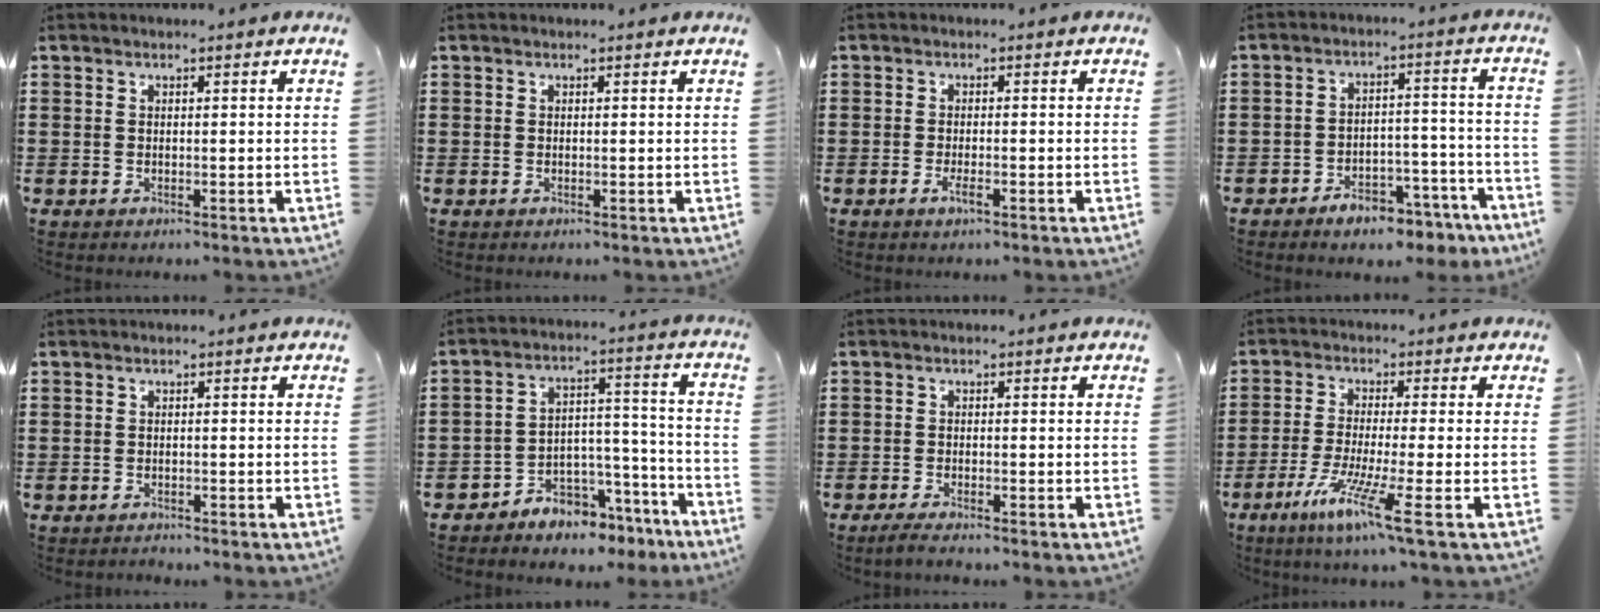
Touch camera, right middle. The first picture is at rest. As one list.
[{"total": 0.0}, {"total": 1.9, "force": [-0.9, 0.4, 1.6], "torque": [-0.036, -0.002, -0.018]}, {"total": 5.6, "force": [-5.1, 1.5, 1.8], "torque": [-0.024, 0.016, -0.094]}, {"total": 0.8, "force": [-0.7, 0.2, -0.1], "torque": [0.002, 0.003, -0.017]}, {"total": 5.3, "force": [-4.9, 1.8, 0.1], "torque": [-0.007, 0.014, -0.100]}, {"total": 1.5, "force": [-1.3, 0.0, 0.7], "torque": [-0.013, 0.000, -0.024]}, {"total": 7.8, "force": [-4.0, -0.6, 6.6], "torque": [-0.135, -0.020, -0.078]}]